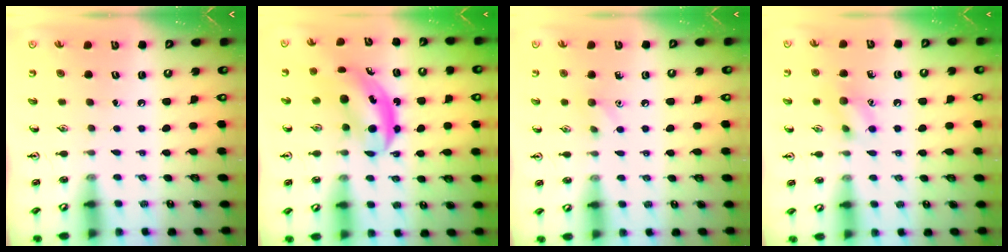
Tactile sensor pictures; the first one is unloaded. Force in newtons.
{"total": 5.2, "press": 5.1, "slide": 1.3}
{"total": 5.1, "press": 4.8, "slide": 1.7}
{"total": 8.8, "press": 8.7, "slide": 0.9}